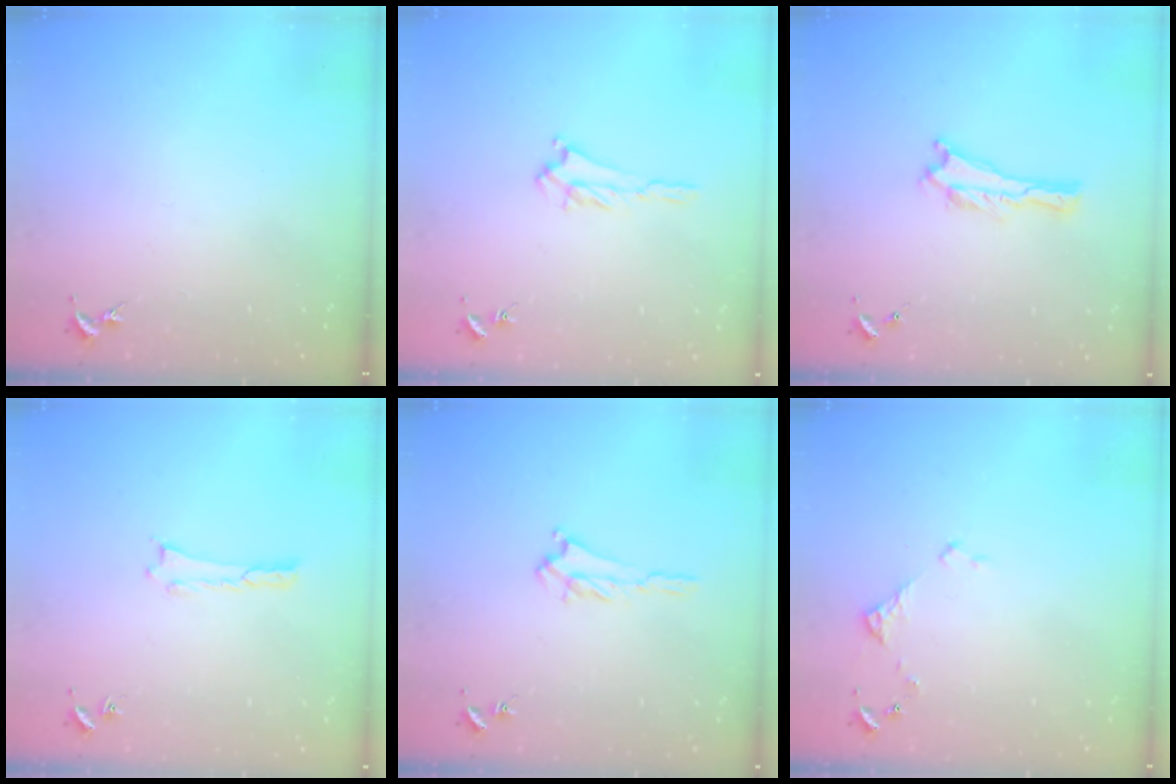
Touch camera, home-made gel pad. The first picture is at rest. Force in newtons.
{"total": 2.0, "press": 2.0, "slide": 0.5}
{"total": 0.0}
{"total": 0.0}
{"total": 2.0, "press": 2.0, "slide": 0.5}
{"total": 3.5, "press": 3.5, "slide": 0.4}